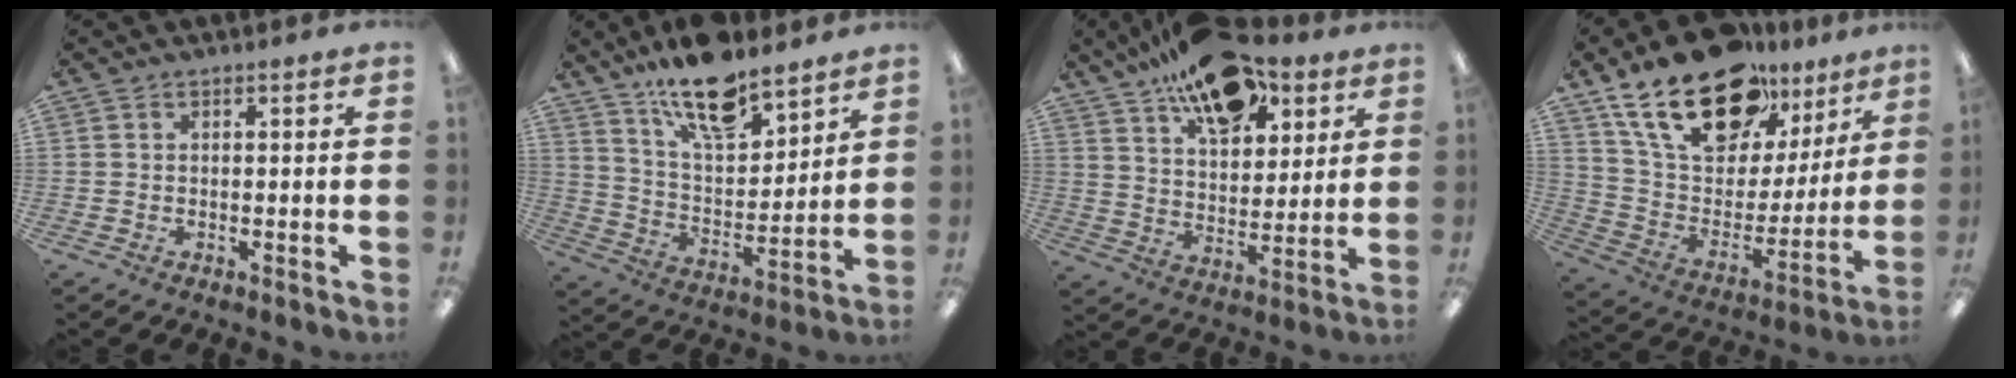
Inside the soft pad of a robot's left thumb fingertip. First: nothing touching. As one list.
[{"total": 16.2, "force": [12.9, 5.7, 8.0], "torque": [-0.137, -0.078, 0.225]}, {"total": 18.8, "force": [12.3, 10.2, 9.9], "torque": [-0.146, -0.060, 0.213]}, {"total": 24.1, "force": [16.2, 12.4, 12.9], "torque": [-0.222, -0.092, 0.290]}]